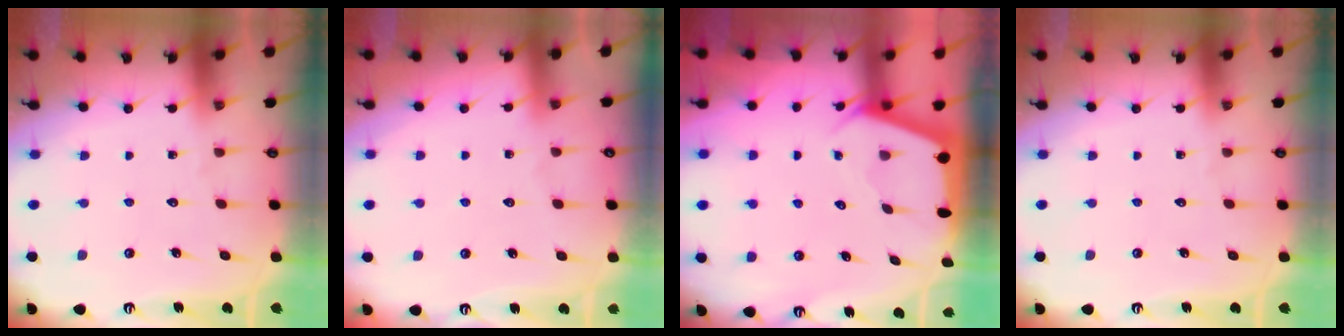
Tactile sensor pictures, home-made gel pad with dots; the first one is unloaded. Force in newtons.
{"total": 3.5, "press": 3.4, "slide": 0.6}
{"total": 2.4, "press": 2.4, "slide": 0.3}
{"total": 0.0}